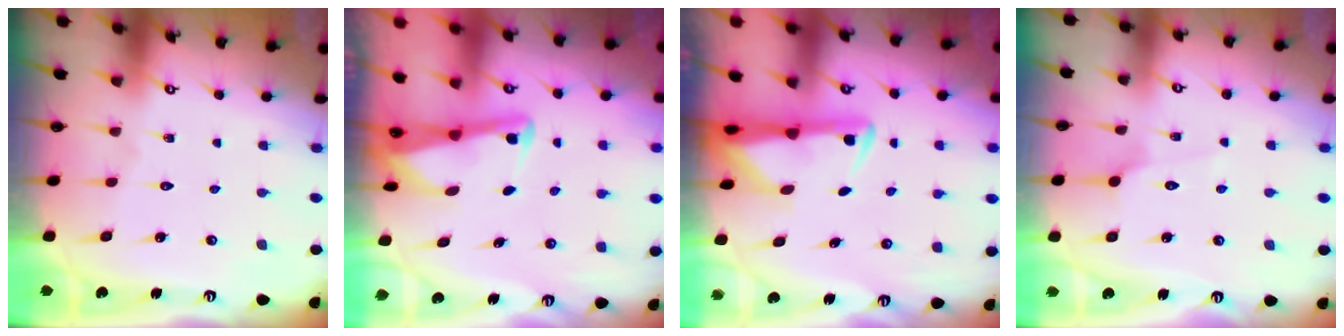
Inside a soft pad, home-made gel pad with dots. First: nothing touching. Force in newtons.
{"total": 3.0, "press": 3.0, "slide": 0.4}
{"total": 2.9, "press": 2.9, "slide": 0.4}
{"total": 2.8, "press": 2.7, "slide": 0.6}